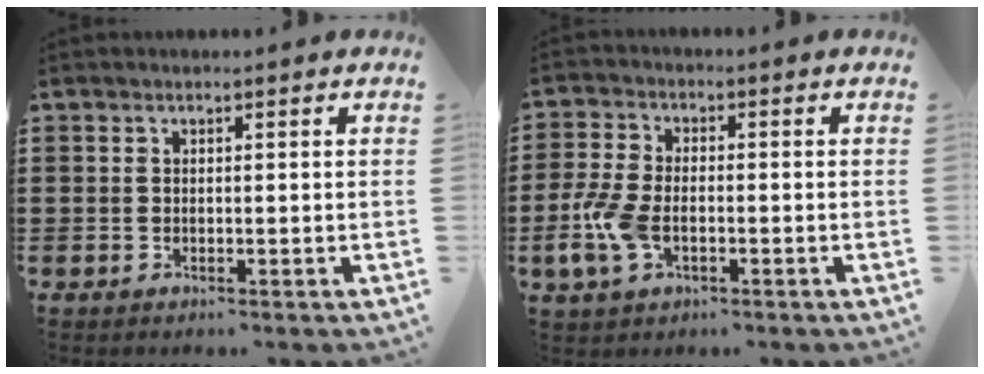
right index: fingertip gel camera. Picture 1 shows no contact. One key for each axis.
{"total": 6.5, "fx": -1.8, "fy": 3.3, "fz": 5.3, "tx": -0.133, "ty": -0.009, "tz": -0.038}